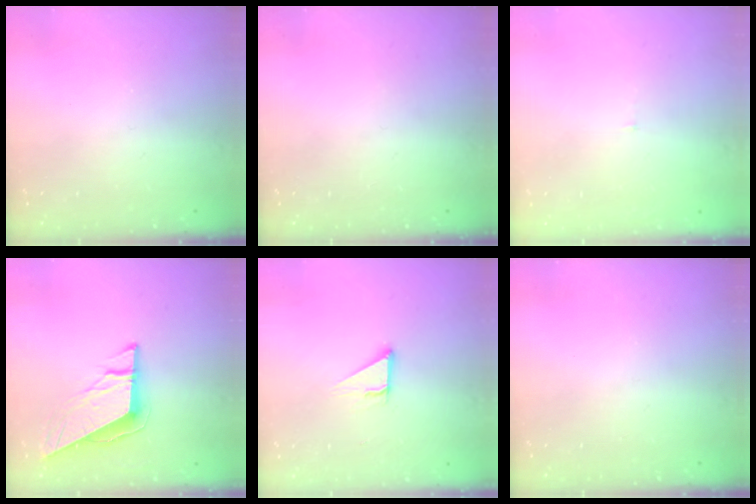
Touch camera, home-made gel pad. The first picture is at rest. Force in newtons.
{"total": 0.0}
{"total": 3.0, "press": 3.0, "slide": 0.2}
{"total": 9.1, "press": 9.1, "slide": 0.3}
{"total": 3.4, "press": 3.4, "slide": 0.3}
{"total": 0.0}